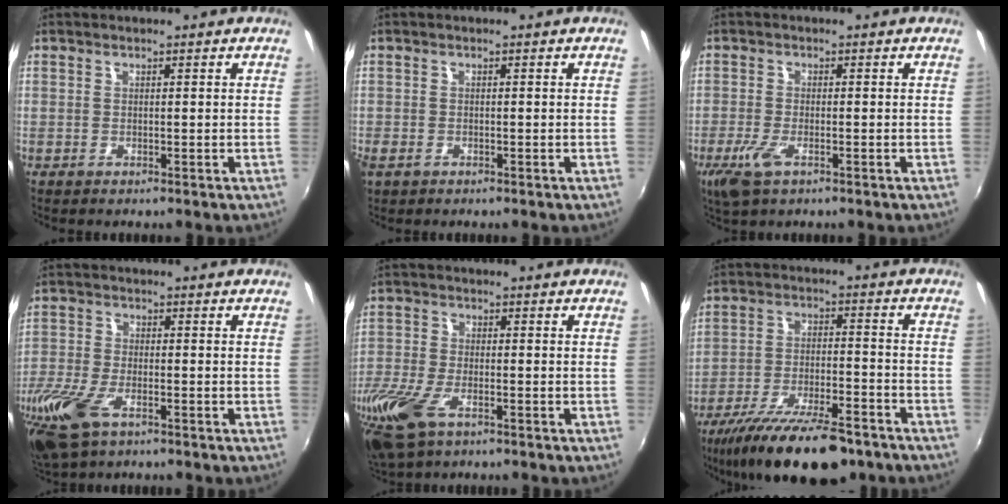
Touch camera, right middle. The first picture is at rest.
{"total": 2.5, "force": [-1.4, 1.6, 1.3], "torque": [-0.026, -0.007, -0.025]}
{"total": 5.2, "force": [-2.8, 1.8, 4.0], "torque": [-0.094, -0.015, -0.054]}
{"total": 13.3, "force": [-7.7, 6.1, 9.0], "torque": [-0.221, -0.041, -0.151]}
{"total": 14.7, "force": [-8.5, 6.9, 9.8], "torque": [-0.242, -0.048, -0.163]}
{"total": 18.7, "force": [-14.4, 5.3, 10.8], "torque": [-0.208, -0.039, -0.226]}